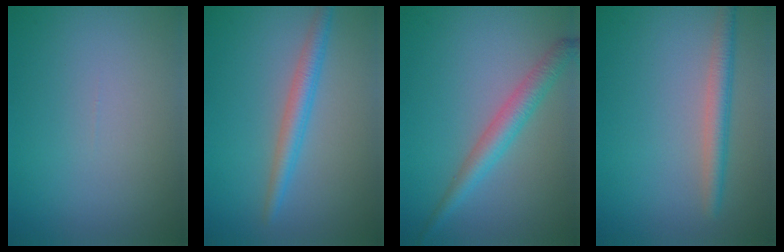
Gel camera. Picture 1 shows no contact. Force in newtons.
{"total": 2.7, "press": 2.7, "slide": 0.1}
{"total": 3.2, "press": 3.2, "slide": 0.0}
{"total": 2.7, "press": 2.7, "slide": 0.2}